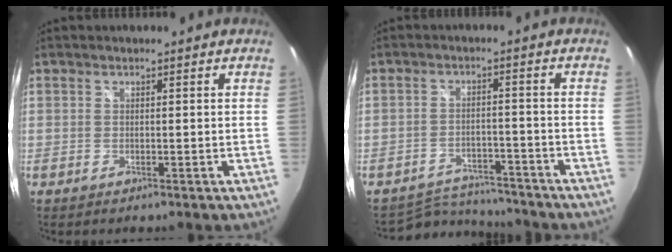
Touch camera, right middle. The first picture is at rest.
{"total": 8.8, "force": [-8.5, 2.3, 1.1], "torque": [-0.035, 0.012, -0.123]}